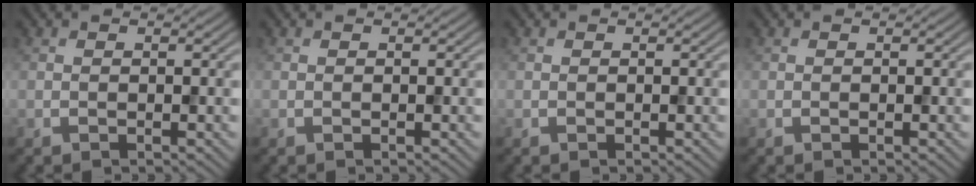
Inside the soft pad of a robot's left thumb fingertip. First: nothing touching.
{"total": 0.0}
{"total": 0.0}
{"total": 0.0}